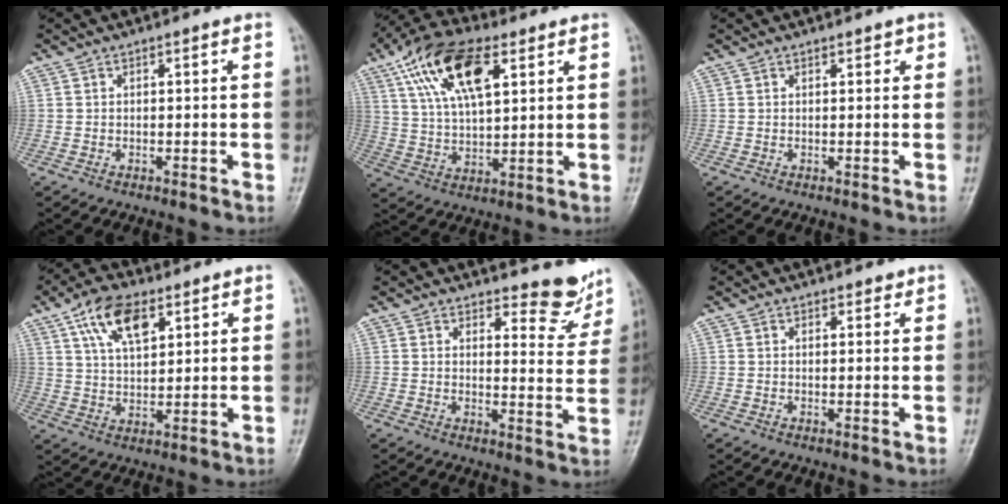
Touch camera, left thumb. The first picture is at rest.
{"total": 16.1, "force": [7.2, 7.3, 12.4], "torque": [-0.217, -0.004, 0.129]}
{"total": 1.1, "force": [0.8, 0.6, 0.5], "torque": [0.003, -0.003, 0.006]}
{"total": 10.6, "force": [5.4, 5.2, 7.5], "torque": [-0.120, -0.017, 0.101]}
{"total": 10.0, "force": [8.9, 3.4, 3.1], "torque": [-0.008, -0.086, 0.096]}
{"total": 1.5, "force": [1.2, 0.8, 0.3], "torque": [0.008, -0.008, 0.013]}